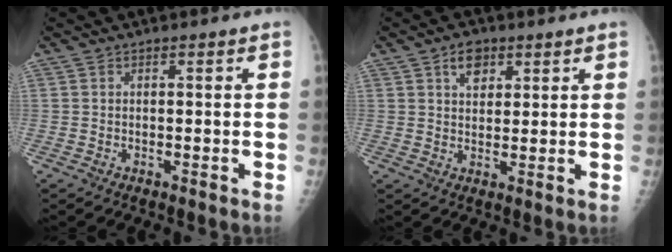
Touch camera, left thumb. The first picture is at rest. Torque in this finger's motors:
{"motor_torque": [0.80, 0.60, 0.57, -0.31, 0.01]}